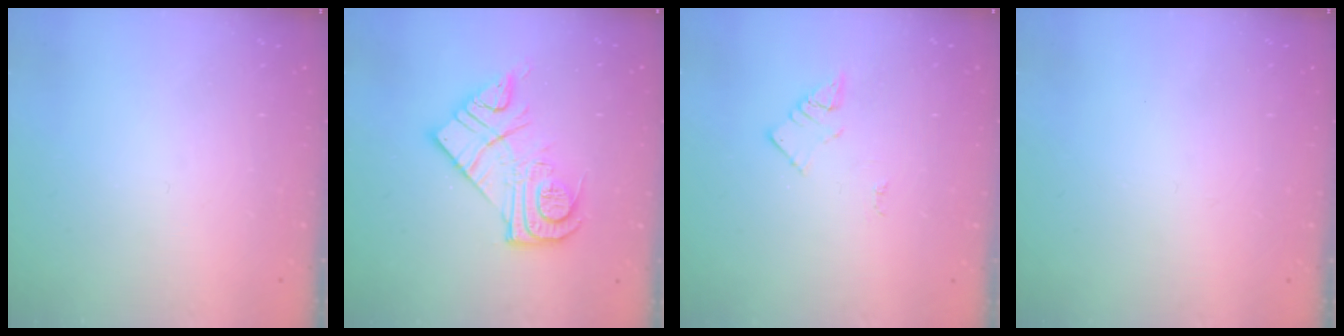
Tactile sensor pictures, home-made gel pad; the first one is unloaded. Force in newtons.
{"total": 14.9, "press": 14.8, "slide": 1.1}
{"total": 3.4, "press": 3.4, "slide": 0.2}
{"total": 2.7, "press": 2.7, "slide": 0.3}